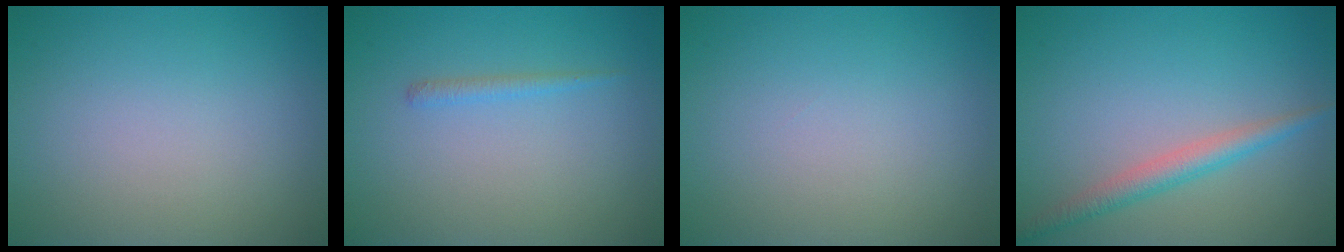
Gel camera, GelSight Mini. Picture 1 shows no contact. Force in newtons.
{"total": 0.9, "press": 0.9, "slide": 0.1}
{"total": 0.0}
{"total": 2.5, "press": 2.5, "slide": 0.0}